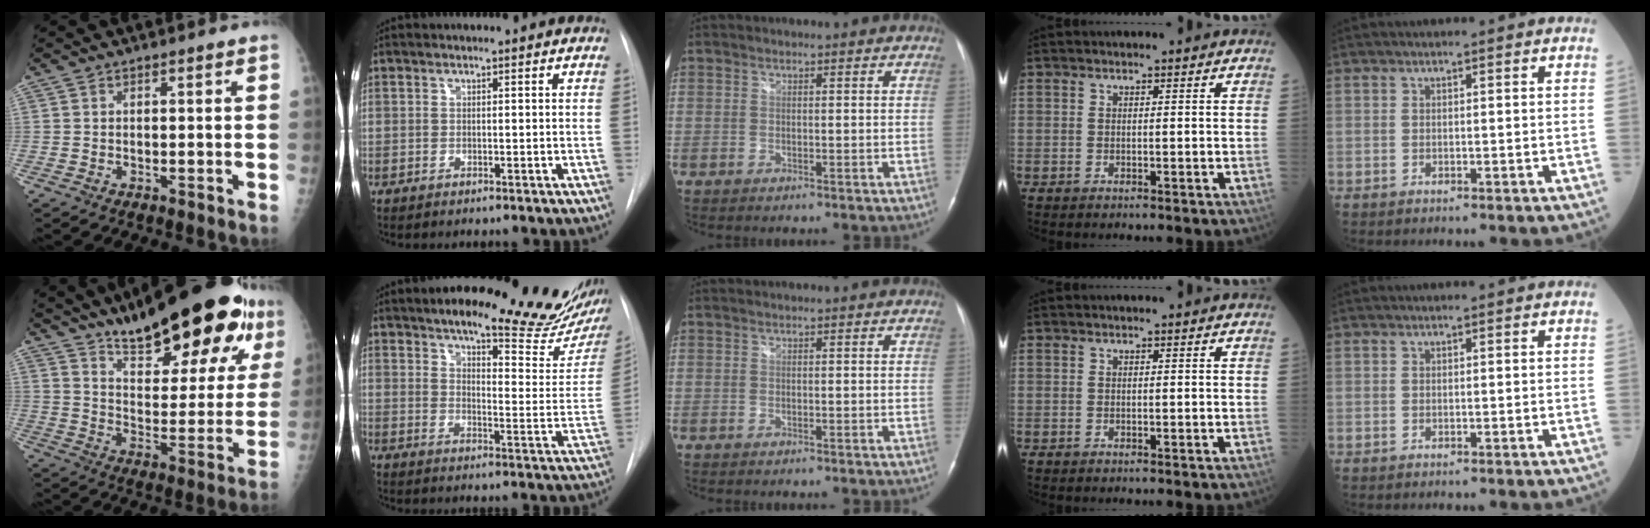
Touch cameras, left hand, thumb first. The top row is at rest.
{"thumb": {"total": 25.7, "force": [16.8, 7.8, 17.8], "torque": [-0.226, -0.065, 0.253]}, "index": {"total": 23.9, "force": [18.9, 4.4, 14.0], "torque": [-0.187, -0.046, 0.231]}}